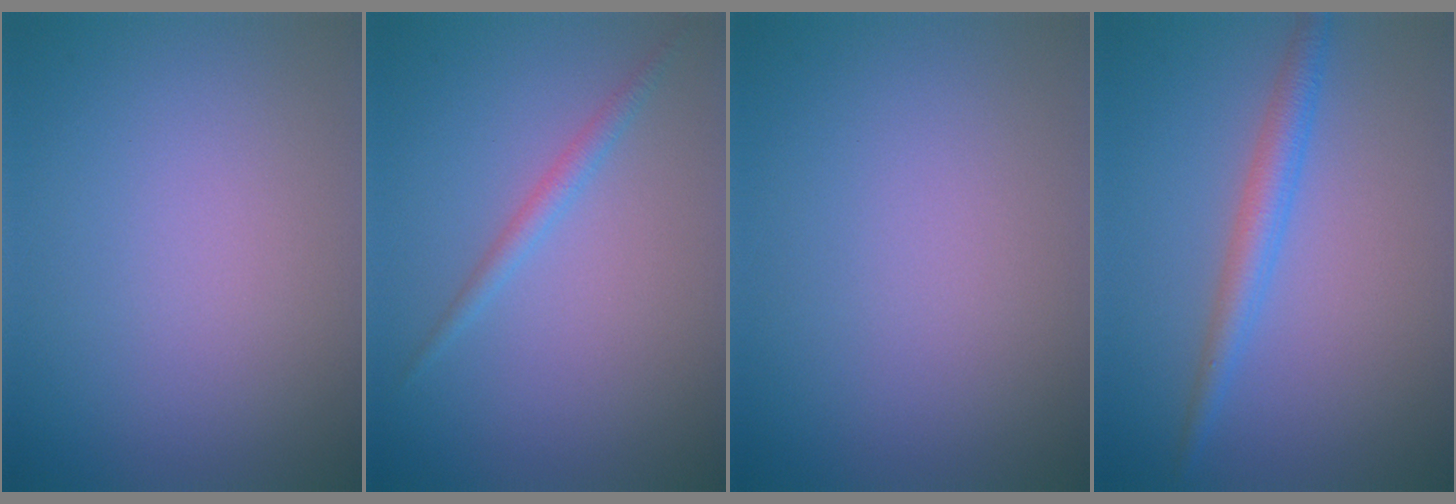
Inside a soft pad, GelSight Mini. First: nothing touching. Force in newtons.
{"total": 1.4, "press": 1.4, "slide": 0.1}
{"total": 0.0}
{"total": 2.6, "press": 2.6, "slide": 0.1}